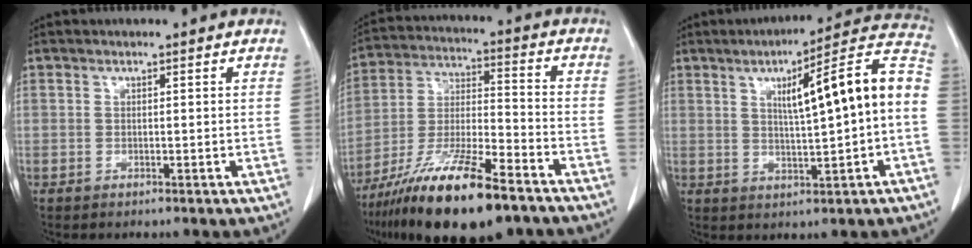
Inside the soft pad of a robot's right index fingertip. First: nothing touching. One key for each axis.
{"total": 18.6, "fx": -12.7, "fy": 3.1, "fz": 13.3, "tx": -0.255, "ty": -0.029, "tz": -0.227}
{"total": 14.8, "fx": 1.2, "fy": 0.9, "fz": 14.7, "tx": -0.209, "ty": 0.032, "tz": 0.017}